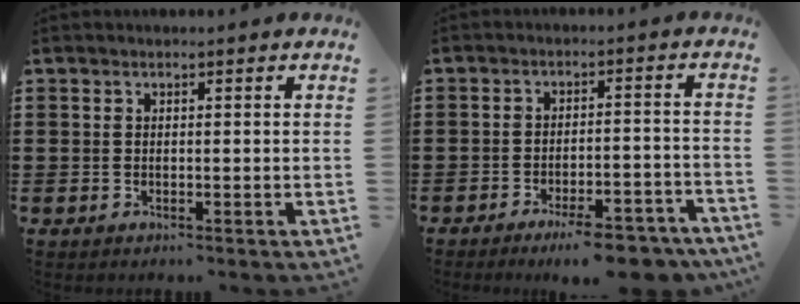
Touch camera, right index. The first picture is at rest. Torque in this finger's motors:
{"motor_torque": [1.77, 0.37, 0.35, 0.06]}